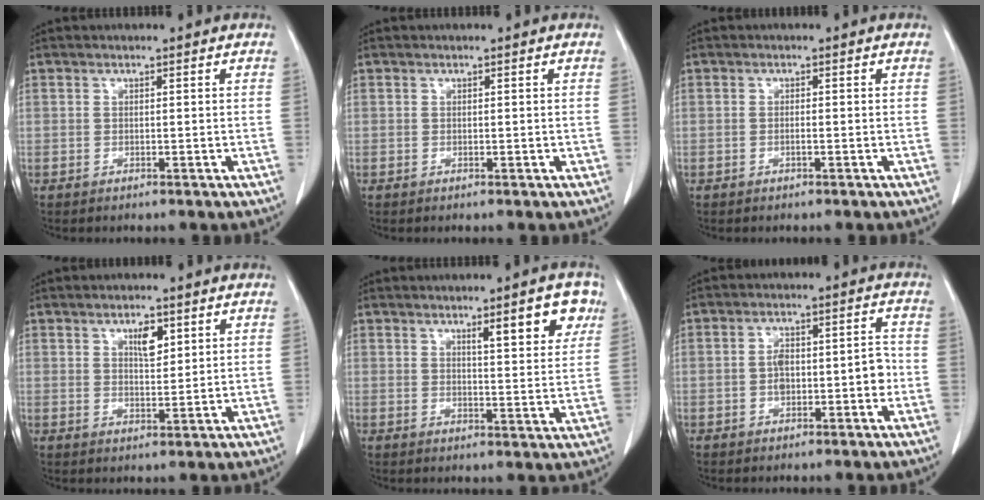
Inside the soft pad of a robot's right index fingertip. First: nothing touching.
{"total": 0.0}
{"total": 0.5, "force": [-0.1, 0.0, 0.5], "torque": [-0.008, 0.002, 0.002]}
{"total": 3.6, "force": [1.8, 1.4, 2.8], "torque": [-0.047, -0.004, 0.033]}
{"total": 7.5, "force": [4.3, 1.4, 6.0], "torque": [-0.083, 0.001, 0.057]}
{"total": 5.4, "force": [-1.0, 2.4, 4.8], "torque": [-0.075, 0.025, -0.011]}